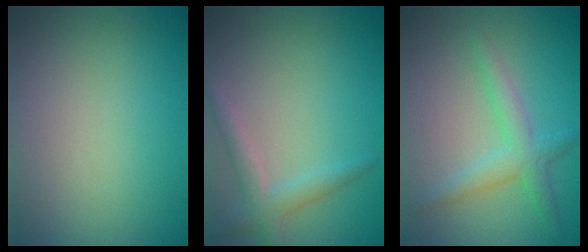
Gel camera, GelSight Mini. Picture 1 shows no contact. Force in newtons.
{"total": 2.1, "press": 2.1, "slide": 0.0}
{"total": 2.8, "press": 2.8, "slide": 0.1}